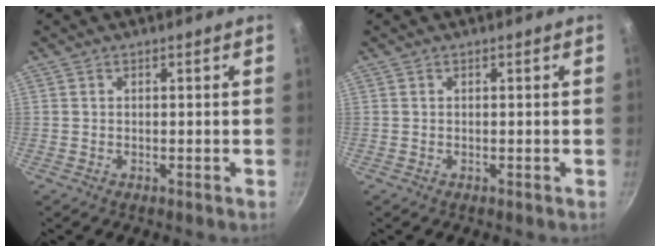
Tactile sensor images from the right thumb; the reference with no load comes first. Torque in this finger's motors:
{"motor_torque": [0.00, 0.28, 0.03, 0.21, -0.03]}